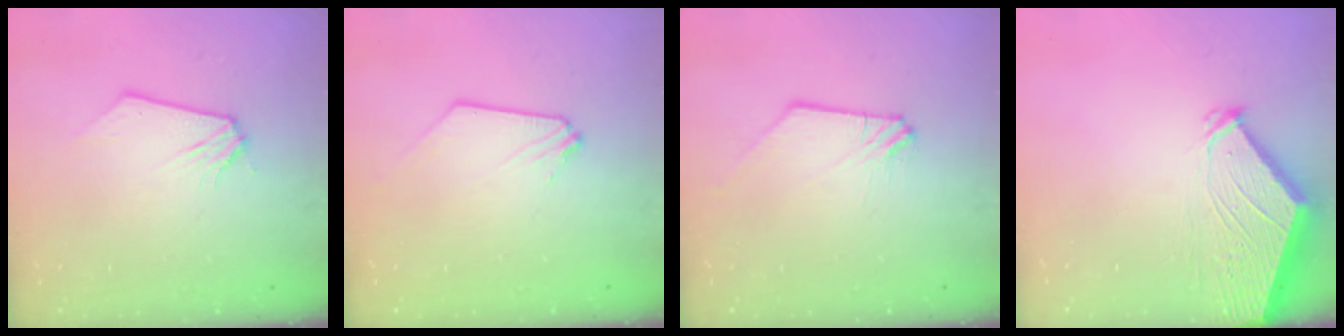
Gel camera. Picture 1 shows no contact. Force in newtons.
{"total": 0.0}
{"total": 0.0}
{"total": 3.1, "press": 3.1, "slide": 0.4}